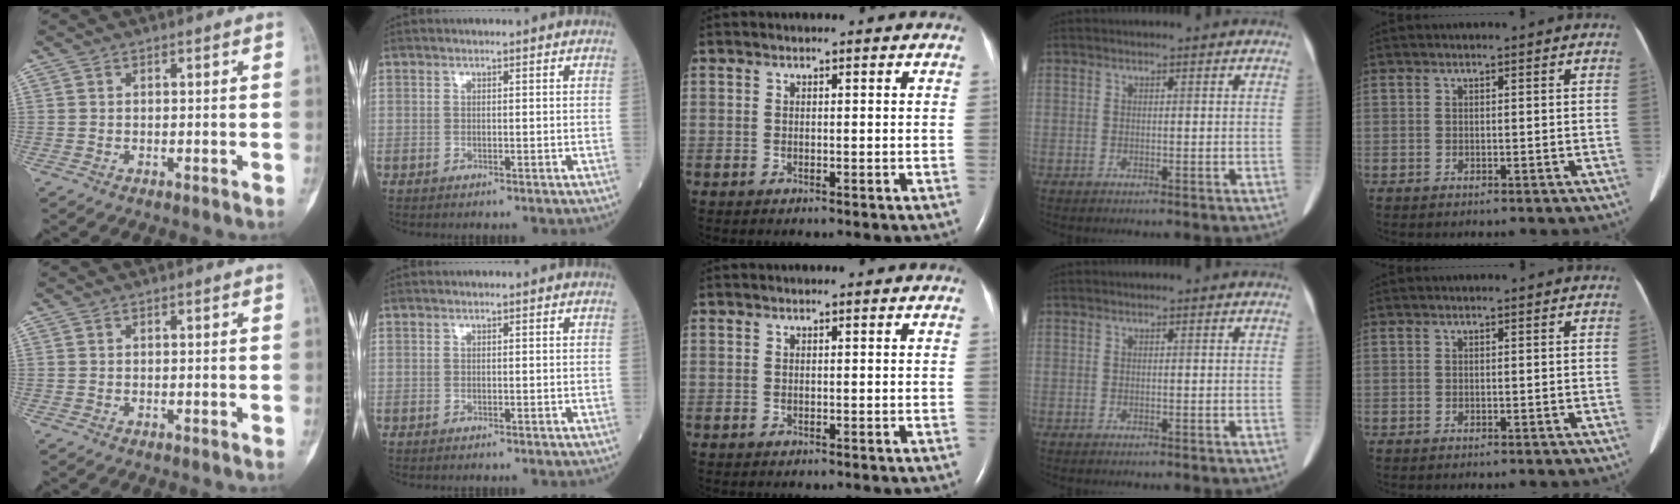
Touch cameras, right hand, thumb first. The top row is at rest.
{}